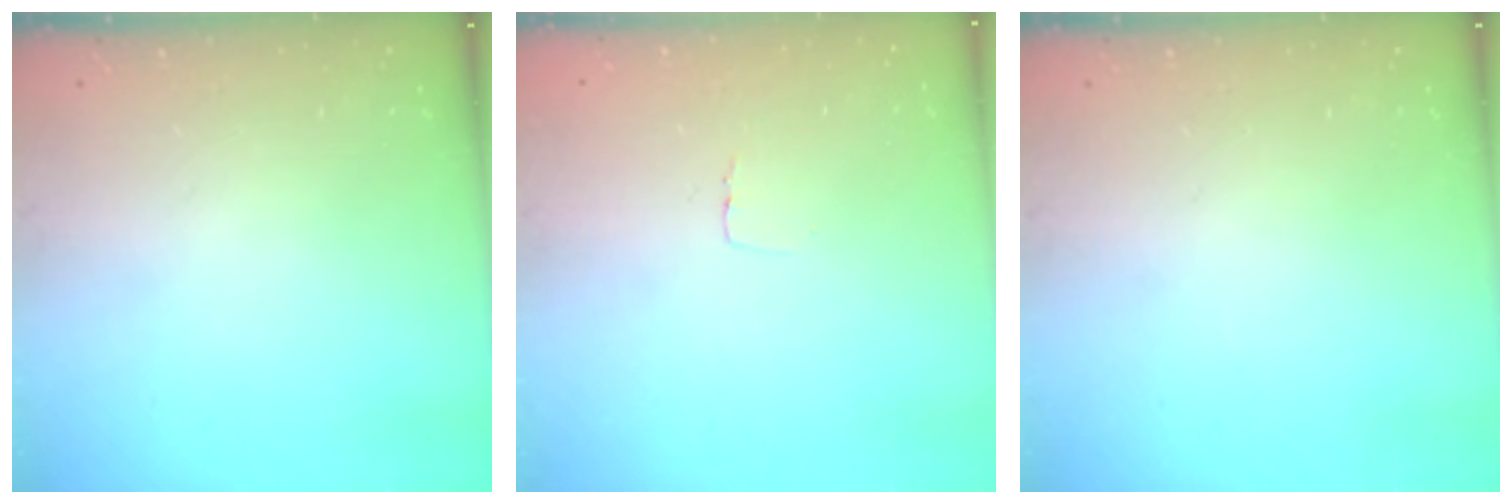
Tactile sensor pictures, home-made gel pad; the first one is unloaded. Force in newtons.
{"total": 2.6, "press": 2.6, "slide": 0.1}
{"total": 0.0}